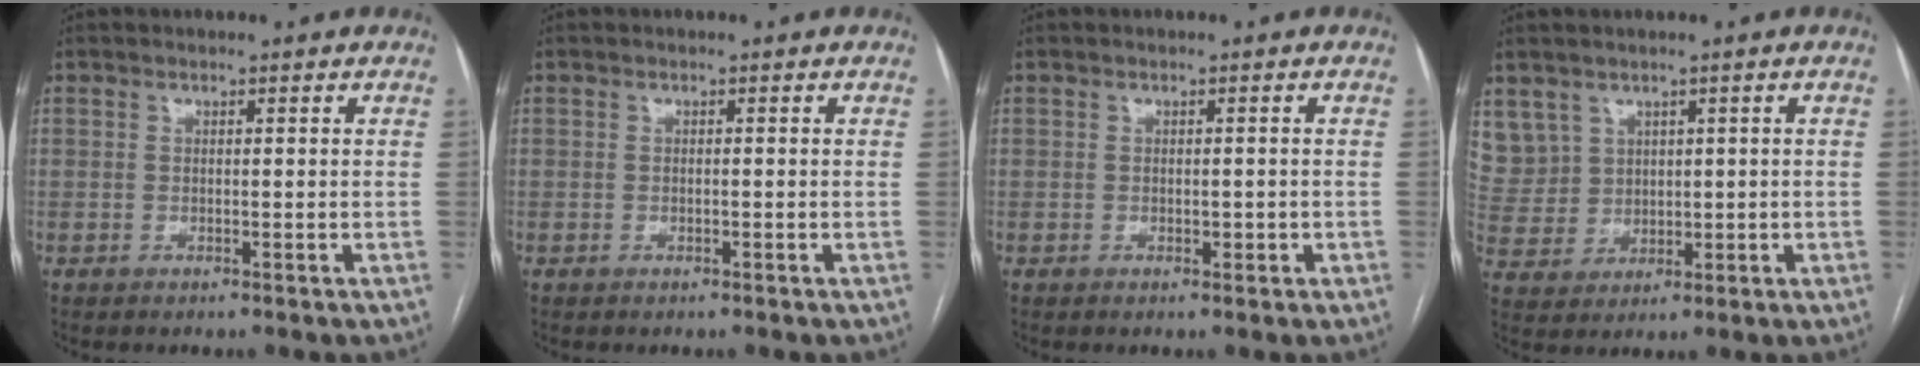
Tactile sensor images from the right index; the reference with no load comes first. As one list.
[{"total": 0.0}, {"total": 0.9, "force": [-0.2, 0.6, 0.7], "torque": [-0.008, 0.001, 0.001]}, {"total": 8.6, "force": [4.5, 7.3, 0.8], "torque": [-0.034, 0.029, 0.115]}]